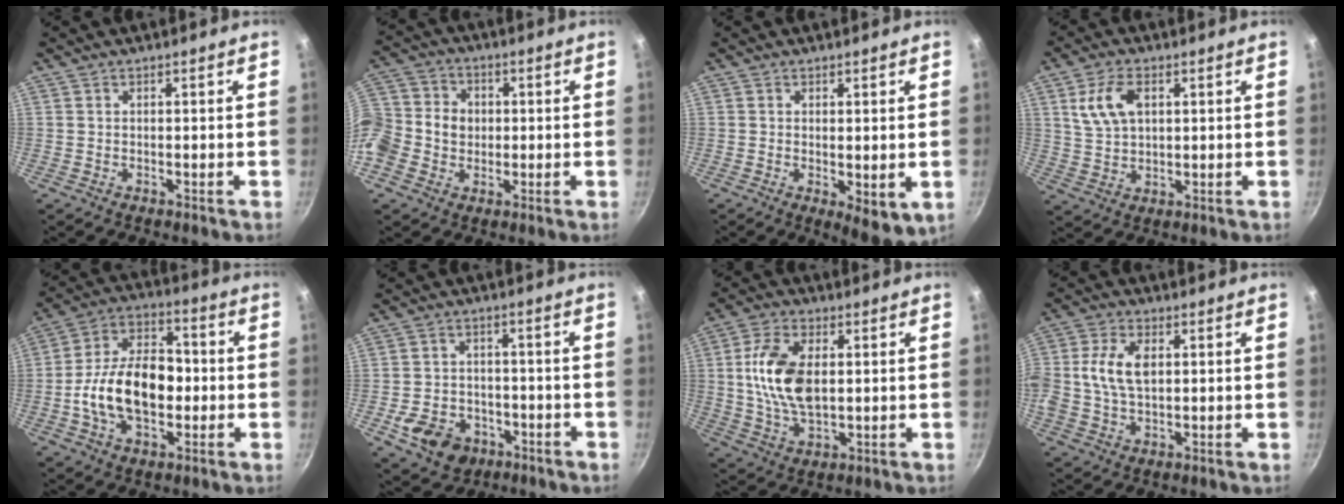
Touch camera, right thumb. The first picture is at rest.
{"total": 16.4, "force": [-1.2, 14.1, 8.1], "torque": [-0.180, 0.041, -0.035]}
{"total": 6.3, "force": [-0.7, 2.5, 5.7], "torque": [-0.072, -0.019, -0.003]}
{"total": 8.1, "force": [2.7, 4.9, 5.9], "torque": [-0.107, -0.003, 0.053]}
{"total": 17.3, "force": [-2.3, 10.9, 13.3], "torque": [-0.197, 0.036, -0.052]}
{"total": 10.7, "force": [-4.6, 8.1, 5.3], "torque": [-0.073, 0.028, -0.065]}
{"total": 12.8, "force": [1.5, 7.3, 10.4], "torque": [-0.188, 0.003, 0.028]}
{"total": 9.0, "force": [1.1, 5.5, 7.1], "torque": [-0.133, 0.014, 0.013]}